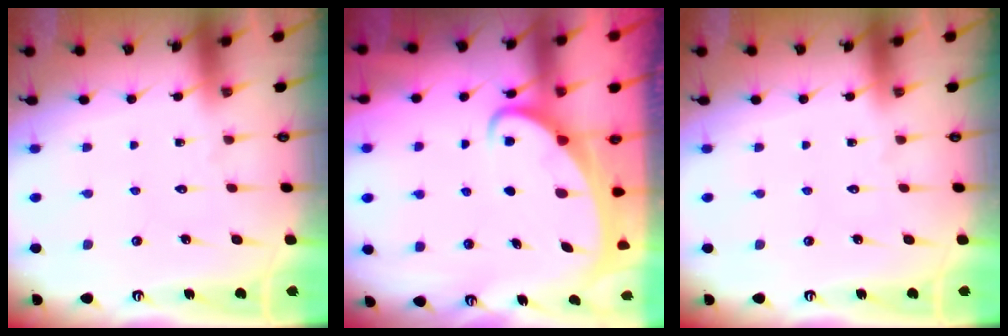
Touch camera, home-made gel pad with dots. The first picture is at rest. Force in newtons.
{"total": 3.0, "press": 3.0, "slide": 0.4}
{"total": 0.0}